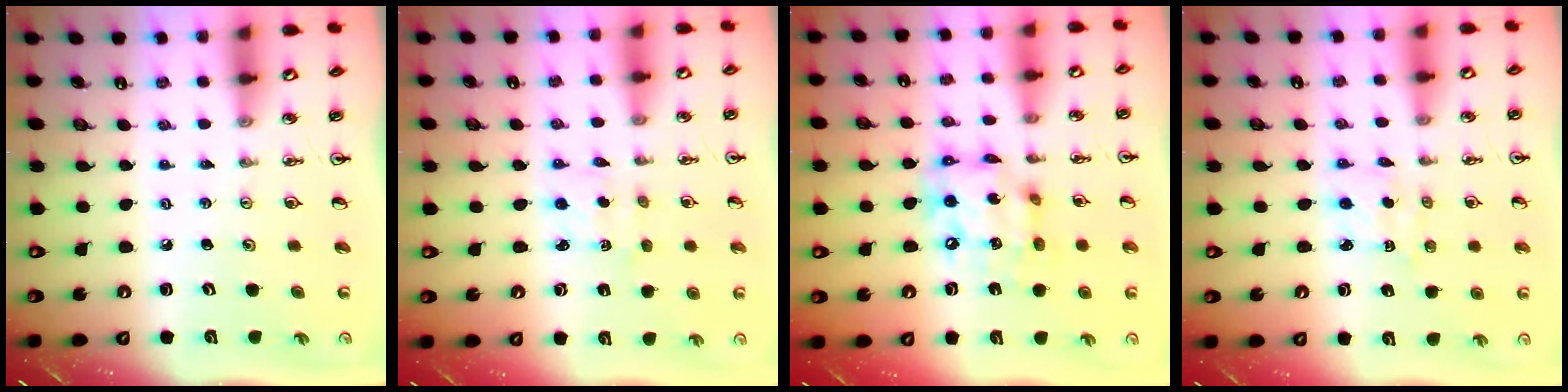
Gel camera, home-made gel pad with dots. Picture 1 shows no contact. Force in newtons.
{"total": 1.7, "press": 1.5, "slide": 0.8}
{"total": 14.0, "press": 13.9, "slide": 1.5}
{"total": 2.2, "press": 2.1, "slide": 0.5}